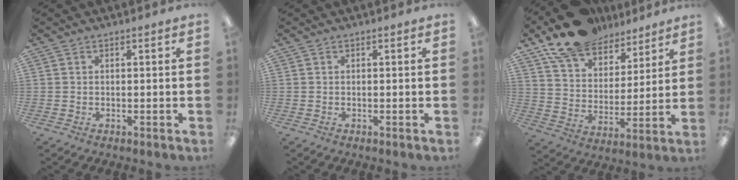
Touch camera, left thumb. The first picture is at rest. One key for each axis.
{"total": 0.0}
{"total": 15.7, "fx": 12.7, "fy": 7.6, "fz": 5.3, "tx": -0.106, "ty": -0.078, "tz": 0.235}